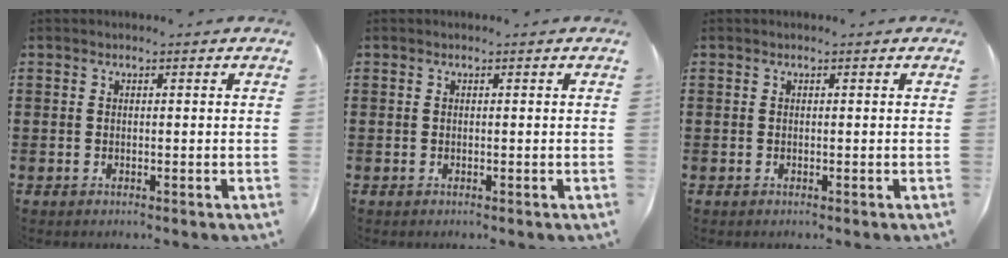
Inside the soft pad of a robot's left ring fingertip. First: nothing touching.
{"total": 0.0}
{"total": 0.0}